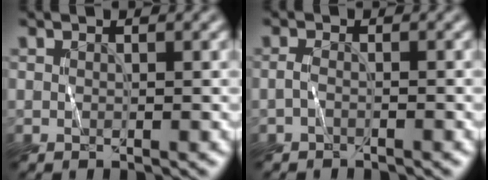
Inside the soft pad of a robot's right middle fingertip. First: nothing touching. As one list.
[{"total": 1.0, "force": [-0.9, -0.4, -0.1], "torque": [-0.009, 0.002, -0.018]}]